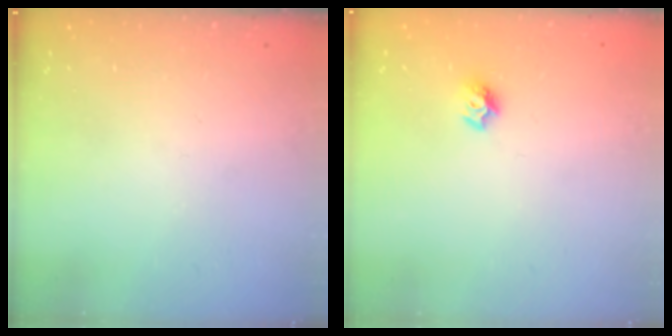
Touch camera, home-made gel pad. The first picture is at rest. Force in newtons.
{"total": 7.0, "press": 7.0, "slide": 0.7}